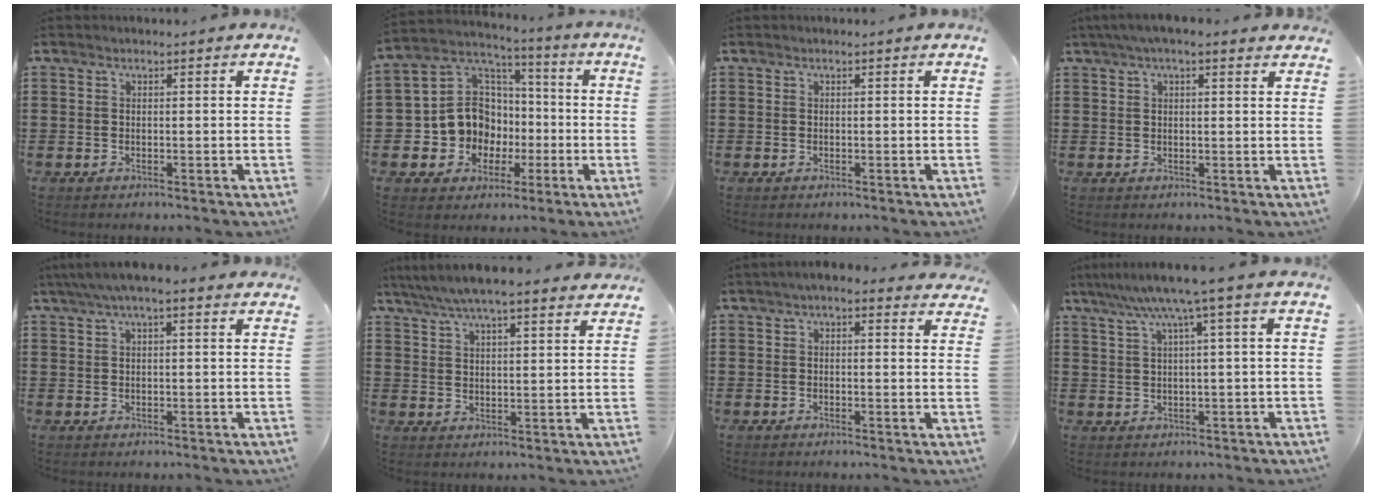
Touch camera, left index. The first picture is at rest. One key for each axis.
{"total": 10.7, "fx": -1.7, "fy": 10.0, "fz": 3.4, "tx": -0.114, "ty": 0.011, "tz": -0.028}
{"total": 0.0}
{"total": 3.2, "fx": 2.2, "fy": 0.7, "fz": 2.2, "tx": -0.047, "ty": 0.008, "tz": 0.039}
{"total": 3.4, "fx": 1.8, "fy": 0.7, "fz": 2.8, "tx": -0.056, "ty": 0.007, "tz": 0.031}
{"total": 5.6, "fx": 4.9, "fy": 0.5, "fz": 2.7, "tx": -0.066, "ty": -0.012, "tz": 0.086}
{"total": 2.2, "fx": 1.2, "fy": 1.1, "fz": 1.5, "tx": -0.034, "ty": 0.007, "tz": 0.021}
{"total": 5.9, "fx": 2.7, "fy": -0.7, "fz": 5.2, "tx": -0.106, "ty": -0.005, "tz": 0.043}